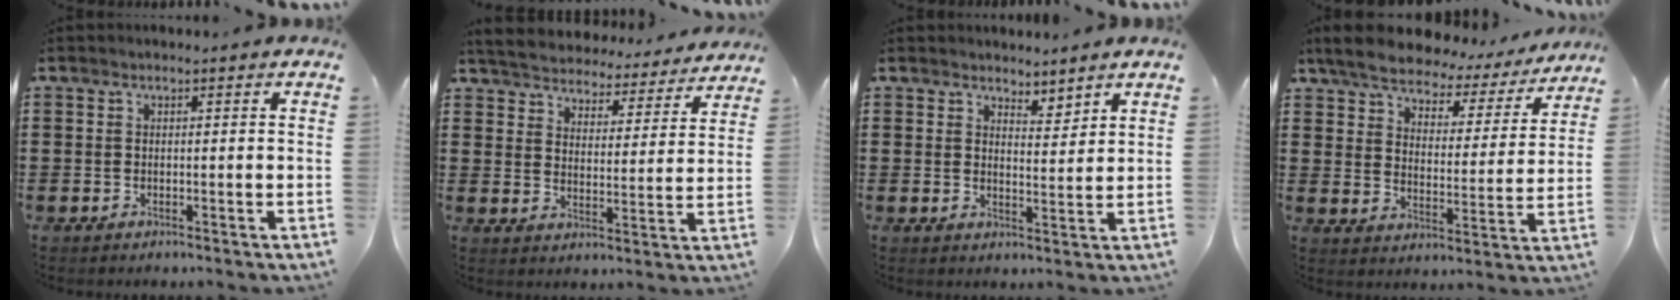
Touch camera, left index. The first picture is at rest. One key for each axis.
{"total": 5.0, "fx": 5.0, "fy": -0.1, "fz": -0.3, "tx": -0.024, "ty": -0.041, "tz": 0.083}
{"total": 3.1, "fx": 3.0, "fy": 0.8, "fz": -0.1, "tx": -0.001, "ty": -0.008, "tz": 0.055}
{"total": 5.8, "fx": 5.4, "fy": 1.4, "fz": 1.6, "tx": -0.060, "ty": -0.030, "tz": 0.091}